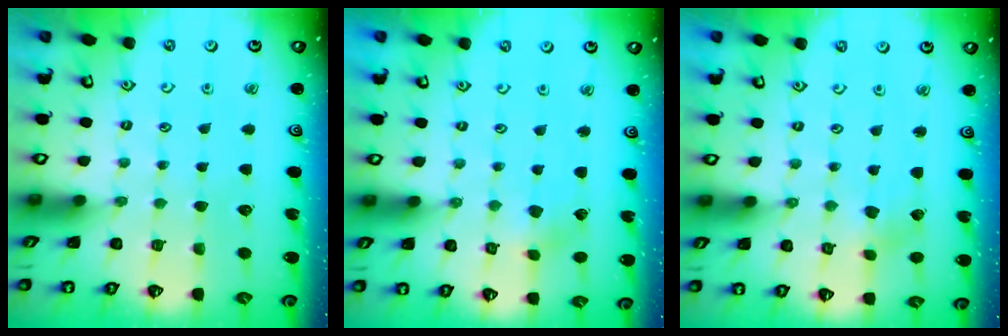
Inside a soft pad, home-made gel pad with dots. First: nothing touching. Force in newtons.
{"total": 2.4, "press": 2.4, "slide": 0.3}
{"total": 2.3, "press": 2.3, "slide": 0.4}